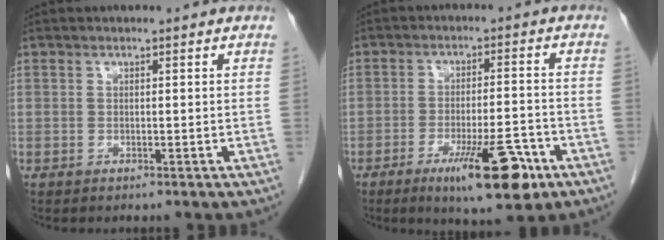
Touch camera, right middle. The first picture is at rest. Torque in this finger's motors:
{"motor_torque": [1.20, -0.94, 0.53, 0.09]}